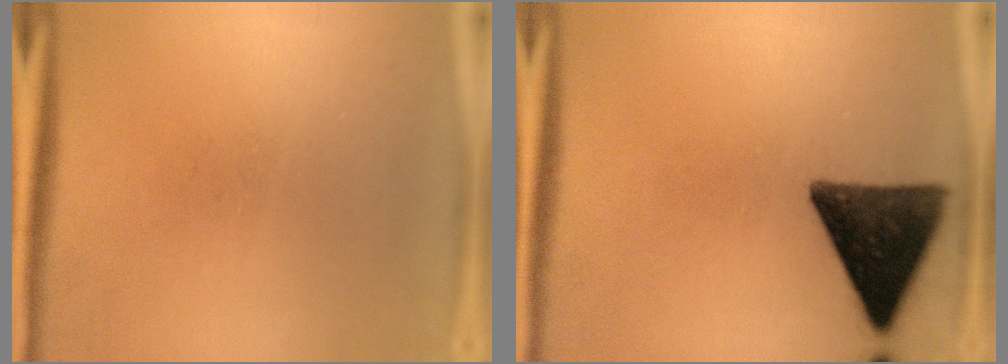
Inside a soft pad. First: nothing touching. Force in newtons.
{"total": 13.2}